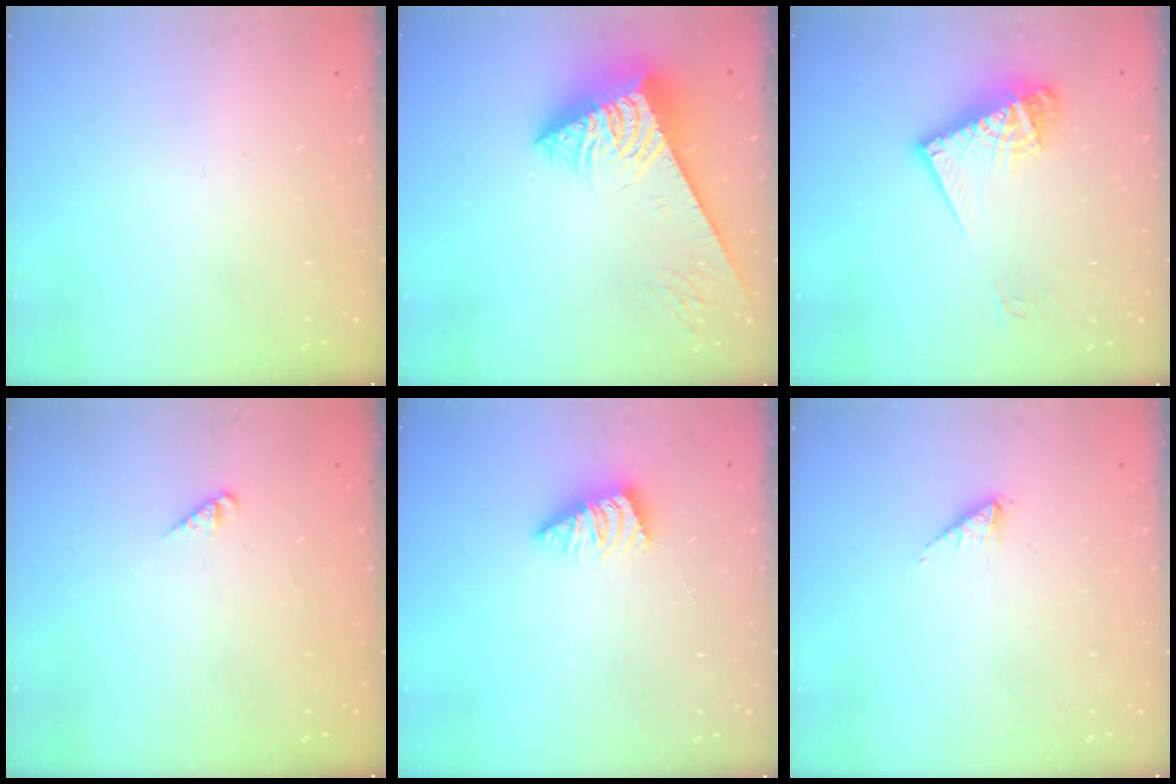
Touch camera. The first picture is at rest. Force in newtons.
{"total": 7.4, "press": 7.3, "slide": 1.2}
{"total": 12.6, "press": 12.5, "slide": 1.5}
{"total": 1.4, "press": 1.4, "slide": 0.3}
{"total": 3.5, "press": 3.4, "slide": 0.5}
{"total": 2.1, "press": 2.1, "slide": 0.2}